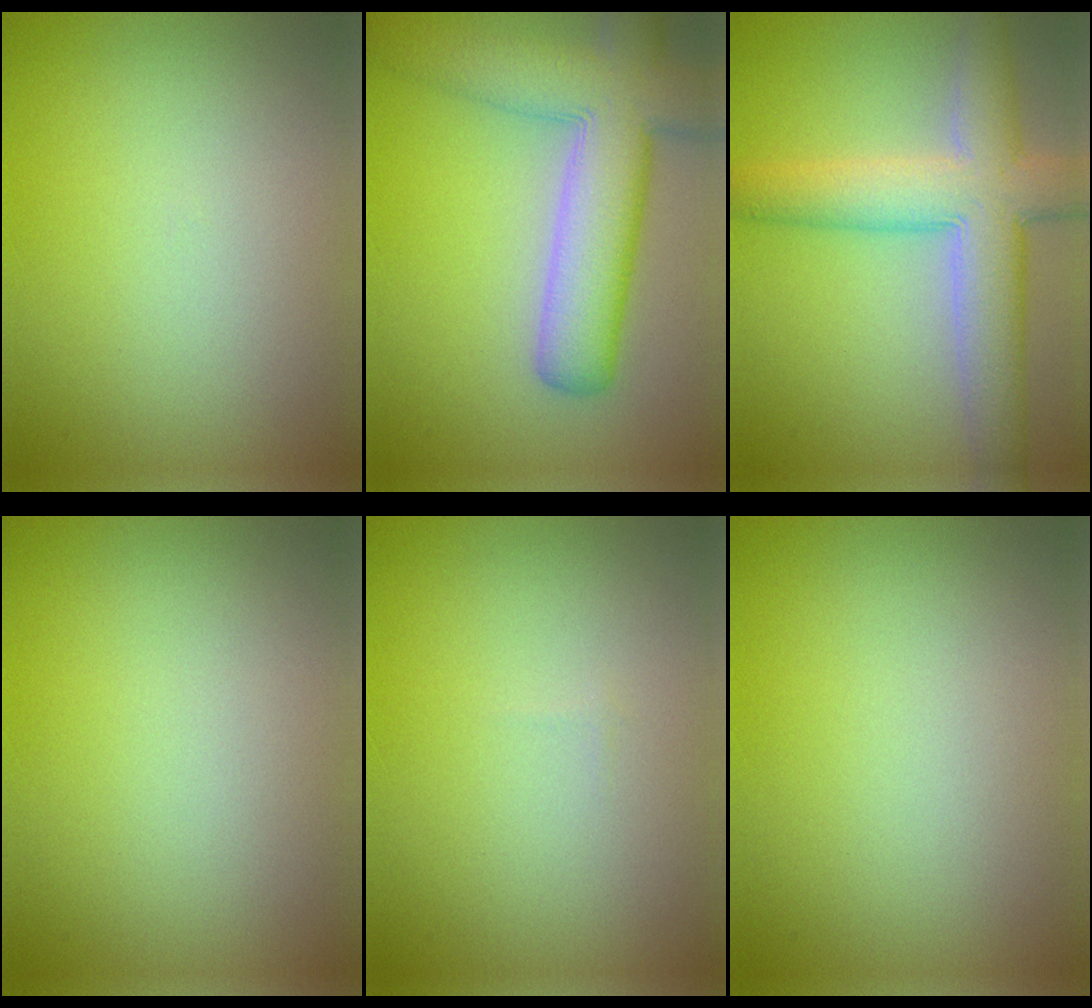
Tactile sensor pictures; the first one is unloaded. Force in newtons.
{"total": 9.4, "press": 9.3, "slide": 0.6}
{"total": 8.0, "press": 8.0, "slide": 0.4}
{"total": 0.0}
{"total": 0.0}
{"total": 0.0}